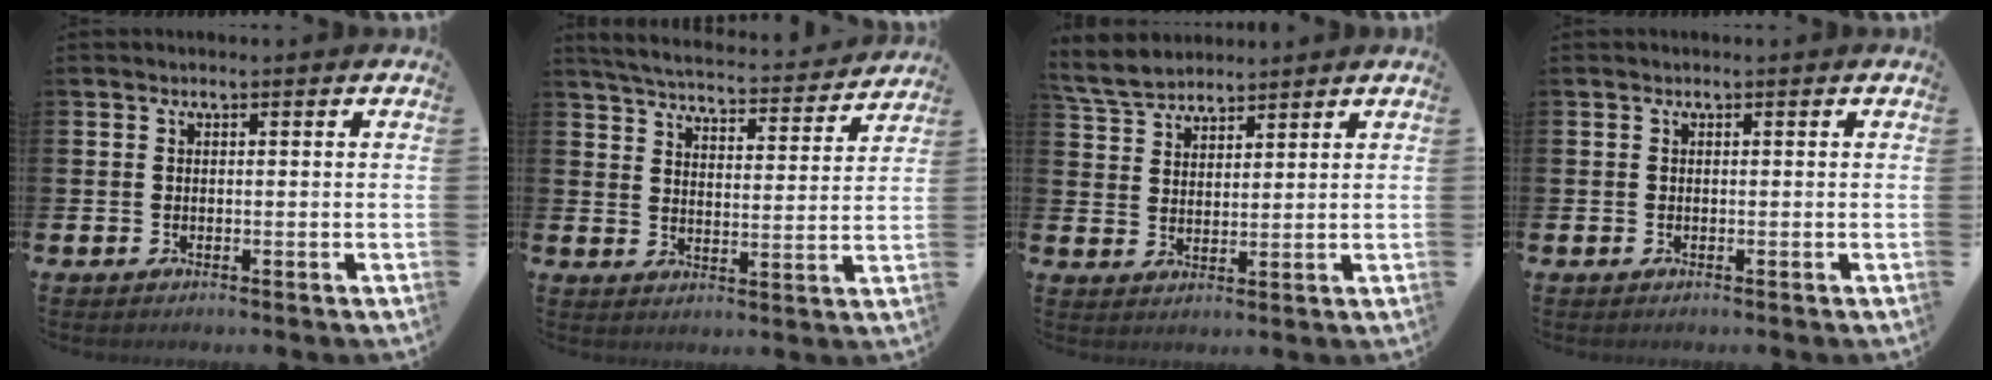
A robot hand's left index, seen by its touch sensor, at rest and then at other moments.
{"total": 4.9, "force": [4.8, 0.5, 0.9], "torque": [-0.043, -0.038, 0.080]}
{"total": 5.5, "force": [5.2, 1.3, 1.0], "torque": [-0.042, -0.013, 0.098]}
{"total": 0.0}